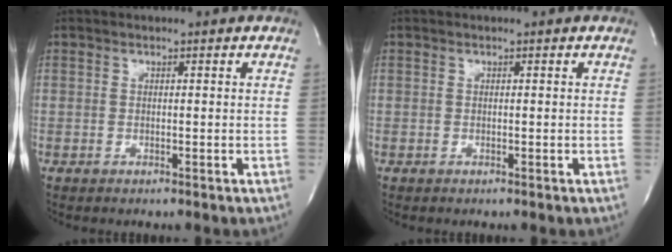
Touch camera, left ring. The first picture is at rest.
{"total": 0.0}